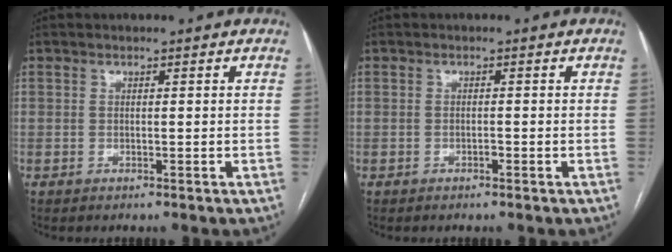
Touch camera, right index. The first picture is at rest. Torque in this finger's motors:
{"motor_torque": [0.12, 0.08, 0.15, 0.03]}